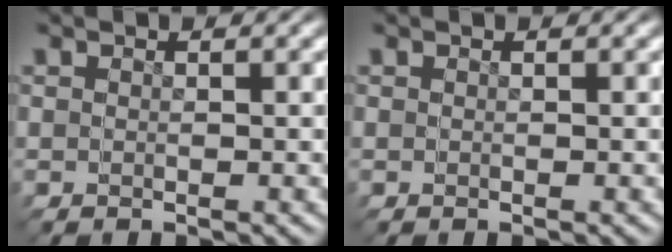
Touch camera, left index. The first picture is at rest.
{"total": 0.0}